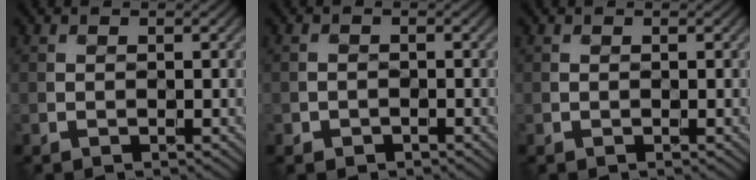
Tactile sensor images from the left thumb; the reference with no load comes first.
{"total": 1.1, "force": [-0.7, 0.8, 0.1], "torque": [-0.001, -0.001, -0.014]}
{"total": 0.0}